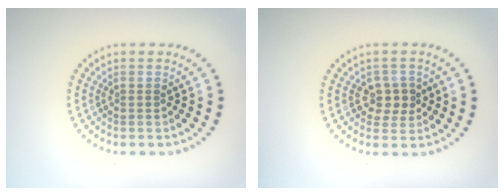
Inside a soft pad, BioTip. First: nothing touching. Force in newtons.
{"total": 2.4, "press": 2.2, "slide": 0.8}